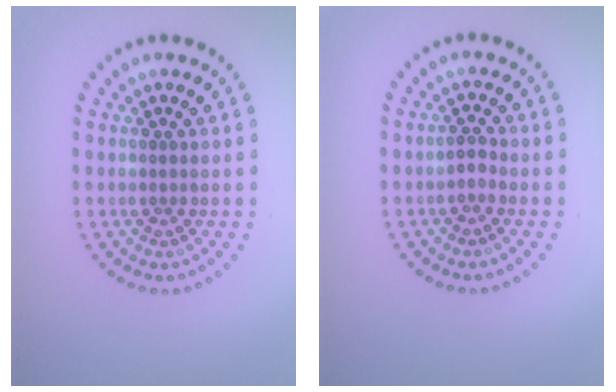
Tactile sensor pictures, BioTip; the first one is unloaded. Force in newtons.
{"total": 0.8, "press": 0.8, "slide": 0.2}